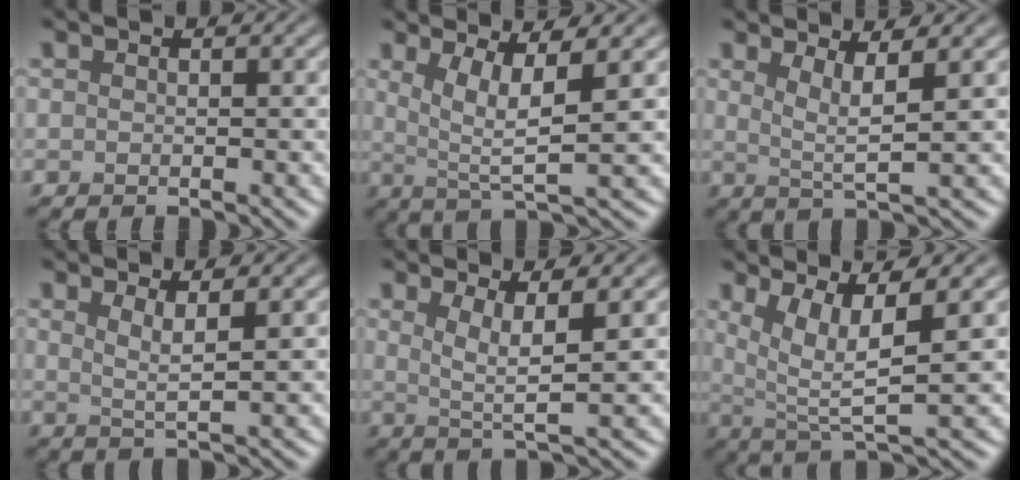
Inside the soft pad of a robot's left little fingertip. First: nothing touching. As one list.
[{"total": 5.0, "force": [1.4, 1.0, 4.7], "torque": [-0.082, -0.005, 0.026]}, {"total": 3.3, "force": [1.3, 0.6, 2.9], "torque": [-0.050, -0.007, 0.026]}, {"total": 2.4, "force": [1.2, 0.5, 2.1], "torque": [-0.032, -0.005, 0.020]}, {"total": 3.7, "force": [1.2, 0.7, 3.5], "torque": [-0.062, -0.007, 0.025]}, {"total": 5.9, "force": [2.1, 1.4, 5.3], "torque": [-0.093, -0.005, 0.039]}]